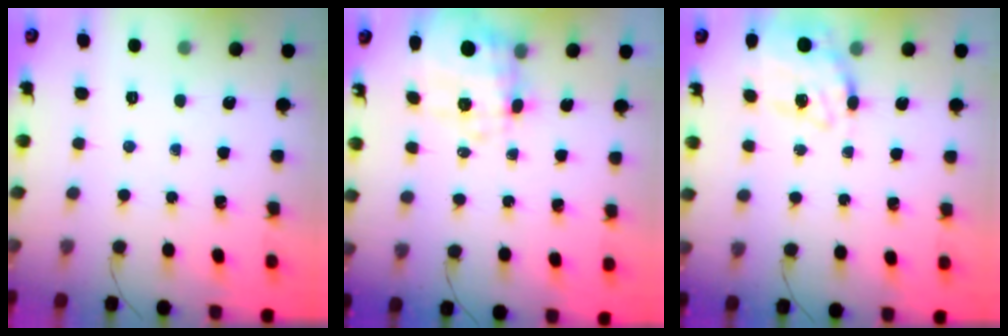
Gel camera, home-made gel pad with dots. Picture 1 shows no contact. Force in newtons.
{"total": 6.4, "press": 5.6, "slide": 3.1}
{"total": 10.7, "press": 10.0, "slide": 3.7}